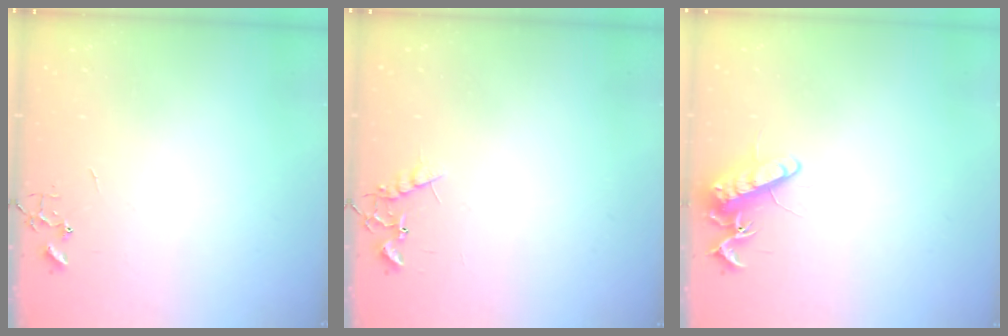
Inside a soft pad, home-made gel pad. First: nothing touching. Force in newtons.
{"total": 6.8, "press": 6.8, "slide": 0.3}
{"total": 11.9, "press": 11.8, "slide": 1.3}